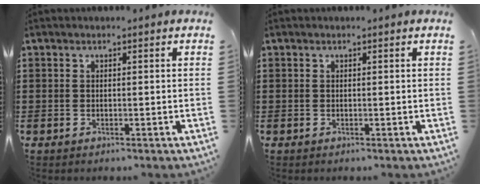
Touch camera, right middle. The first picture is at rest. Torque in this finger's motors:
{"motor_torque": [0.00, 0.00, 0.00, -0.01]}